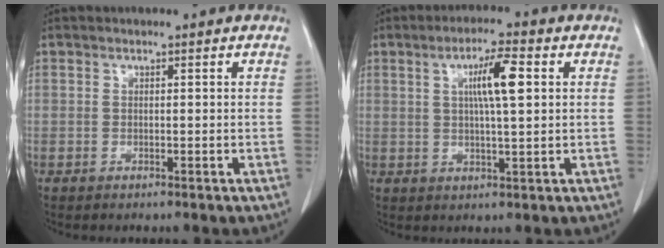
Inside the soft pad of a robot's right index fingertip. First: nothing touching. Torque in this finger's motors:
{"motor_torque": [0.45, 0.40, 0.25, 0.08]}